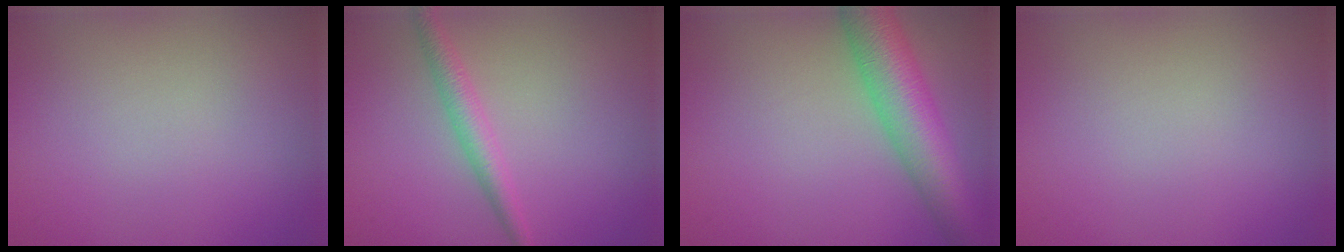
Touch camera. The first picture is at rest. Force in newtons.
{"total": 2.5, "press": 2.5, "slide": 0.1}
{"total": 7.8, "press": 7.8, "slide": 0.4}
{"total": 0.0}